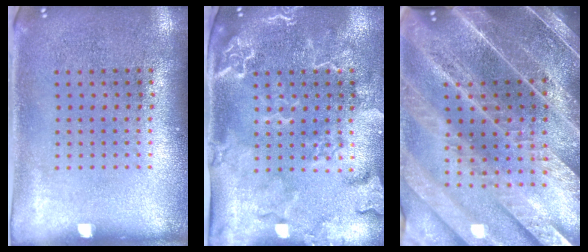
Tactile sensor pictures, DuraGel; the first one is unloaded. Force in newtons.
{"total": 2.8, "press": 2.5, "slide": 1.3}
{"total": 4.9, "press": 4.2, "slide": 2.4}